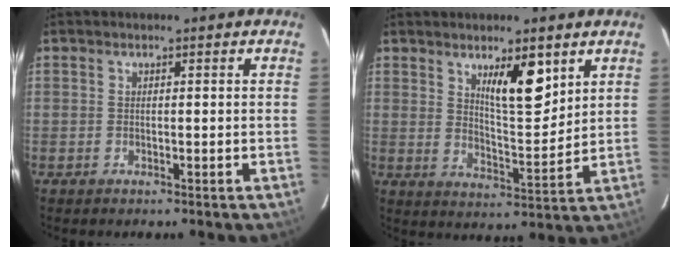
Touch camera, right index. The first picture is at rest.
{"total": 8.2, "force": [4.5, 1.9, 6.6], "torque": [-0.110, -0.011, 0.078]}